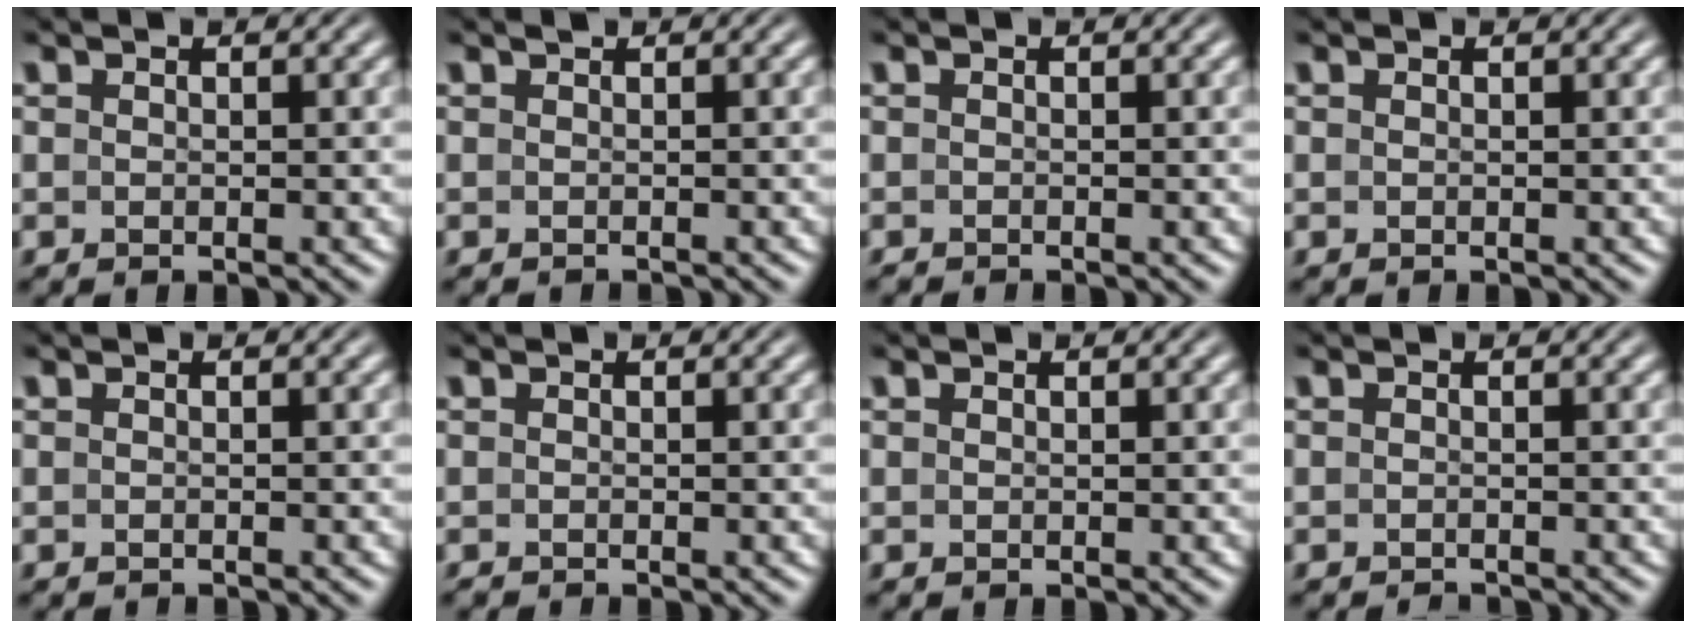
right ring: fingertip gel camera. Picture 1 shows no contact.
{"total": 0.7, "force": [-0.6, -0.3, -0.2], "torque": [-0.003, -0.004, -0.005]}
{"total": 0.7, "force": [-0.6, -0.2, 0.0], "torque": [-0.001, -0.007, -0.008]}
{"total": 0.0}
{"total": 0.7, "force": [-0.6, -0.3, -0.1], "torque": [-0.003, -0.005, -0.008]}
{"total": 0.7, "force": [-0.6, -0.2, 0.0], "torque": [0.000, -0.008, -0.007]}
{"total": 0.0}
{"total": 1.3, "force": [-1.2, -0.3, -0.1], "torque": [-0.004, -0.009, -0.017]}